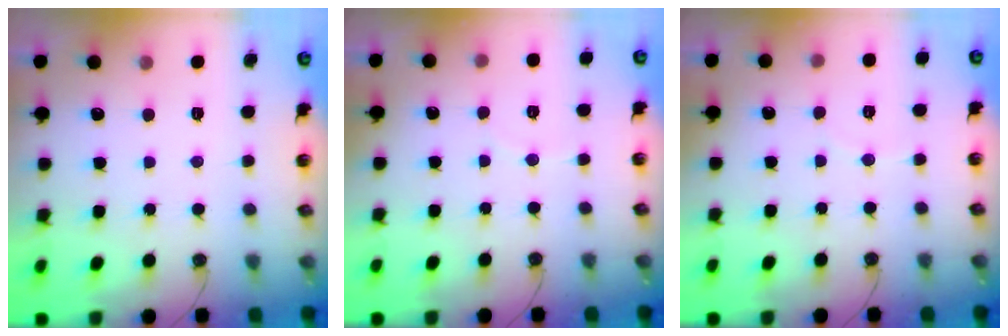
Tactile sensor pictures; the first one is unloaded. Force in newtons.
{"total": 2.6, "press": 2.6, "slide": 0.3}
{"total": 2.6, "press": 2.6, "slide": 0.3}